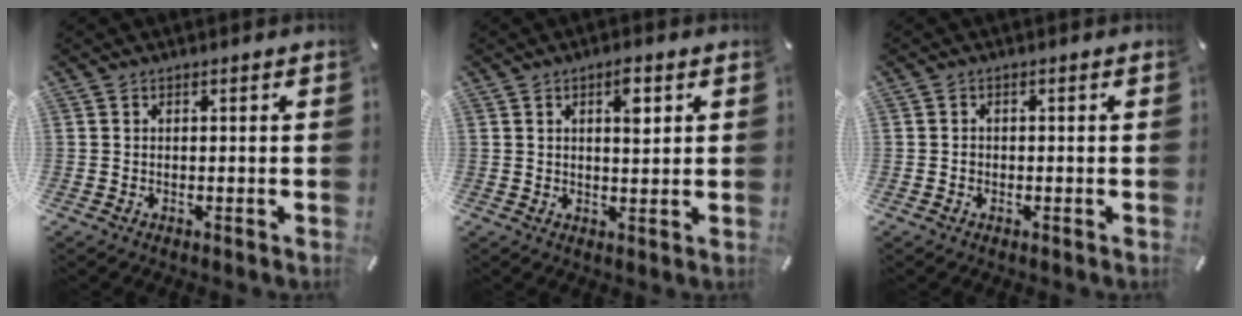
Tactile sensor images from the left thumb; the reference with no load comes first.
{"total": 4.7, "force": [1.8, 1.8, 4.0], "torque": [-0.053, -0.008, 0.023]}
{"total": 0.9, "force": [-0.3, 0.8, 0.4], "torque": [-0.006, 0.004, -0.007]}